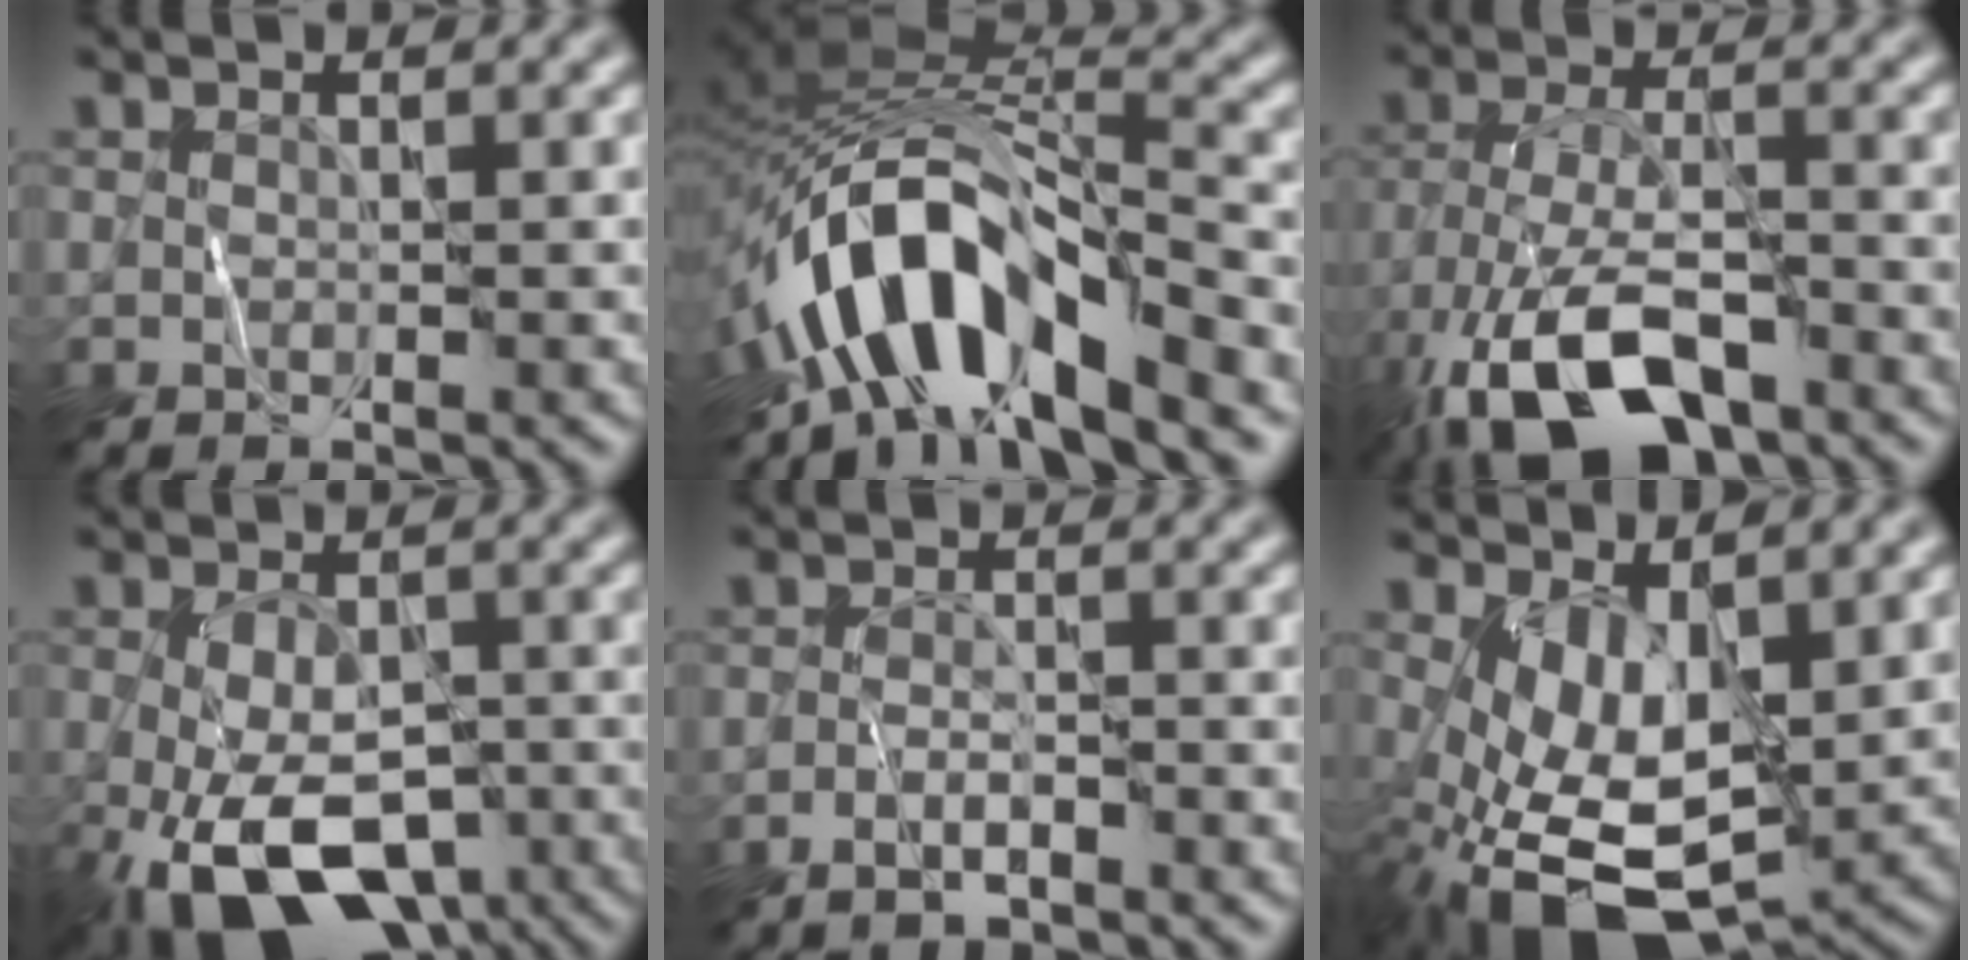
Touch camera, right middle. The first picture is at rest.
{"total": 10.4, "force": [-6.0, 3.8, 7.6], "torque": [-0.126, 0.010, -0.112]}
{"total": 10.9, "force": [-6.5, 4.4, 7.6], "torque": [-0.156, -0.009, -0.123]}
{"total": 12.9, "force": [-5.6, 6.9, 9.5], "torque": [-0.183, -0.041, -0.084]}
{"total": 1.6, "force": [-1.2, 0.2, 1.1], "torque": [-0.020, 0.005, -0.025]}
{"total": 8.3, "force": [-0.2, 4.6, 6.9], "torque": [-0.156, -0.027, 0.006]}